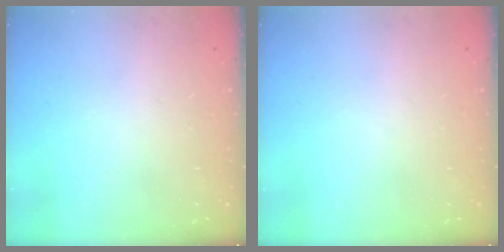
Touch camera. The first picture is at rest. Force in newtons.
{"total": 0.0}